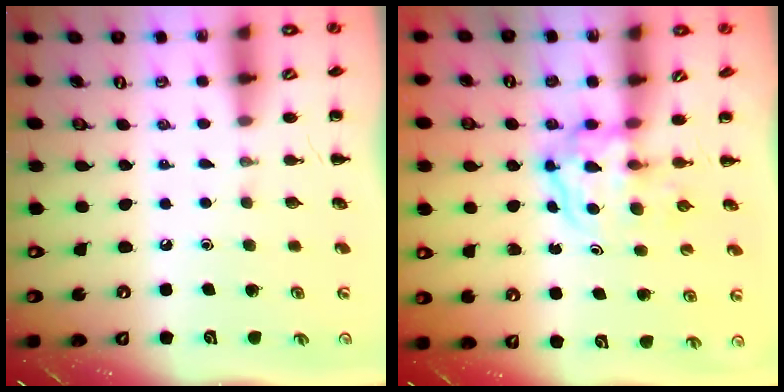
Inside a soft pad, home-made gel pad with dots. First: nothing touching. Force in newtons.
{"total": 3.8, "press": 3.8, "slide": 0.4}